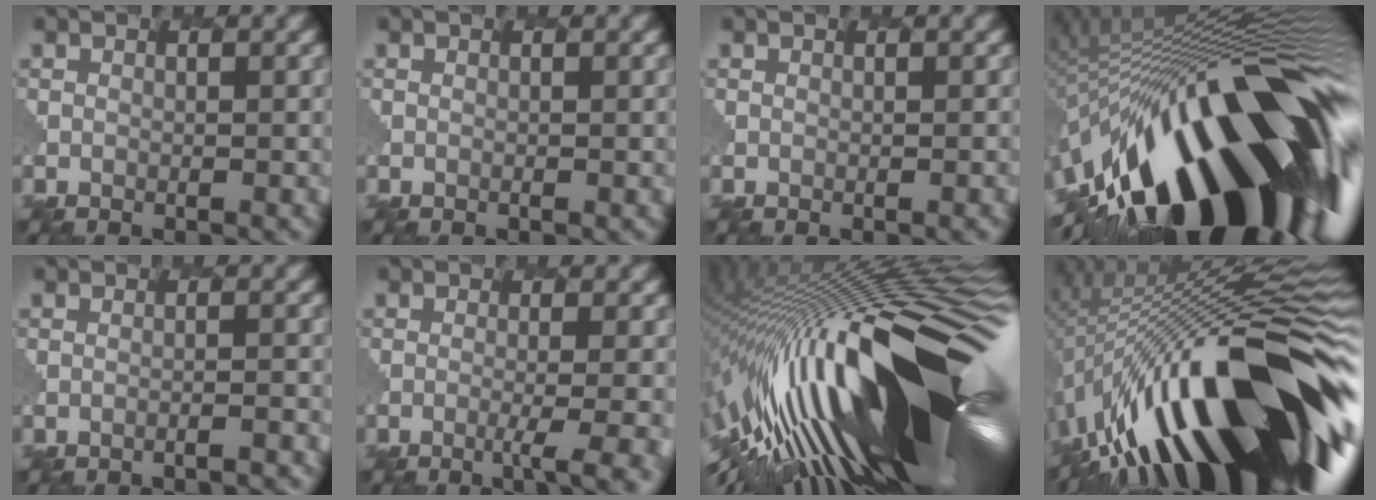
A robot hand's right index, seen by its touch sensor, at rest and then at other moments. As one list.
[{"total": 0.0}, {"total": 1.1, "force": [-0.3, 0.5, 1.0], "torque": [-0.006, 0.004, -0.002]}, {"total": 19.3, "force": [-7.2, 9.0, 15.4], "torque": [-0.264, -0.023, -0.124]}, {"total": 1.9, "force": [-1.9, 0.0, 0.5], "torque": [-0.011, 0.010, -0.029]}, {"total": 2.9, "force": [-1.0, 0.3, 2.7], "torque": [-0.050, -0.008, -0.022]}, {"total": 19.5, "force": [-1.1, 7.0, 18.1], "torque": [-0.297, -0.013, -0.043]}, {"total": 18.3, "force": [-5.6, 6.4, 16.3], "torque": [-0.244, 0.009, -0.112]}]